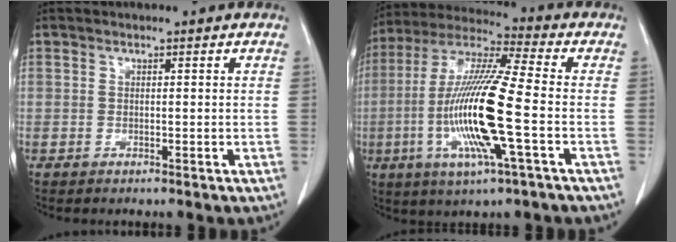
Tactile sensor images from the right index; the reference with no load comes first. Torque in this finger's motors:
{"motor_torque": [2.14, 0.00, 1.05, 0.21]}